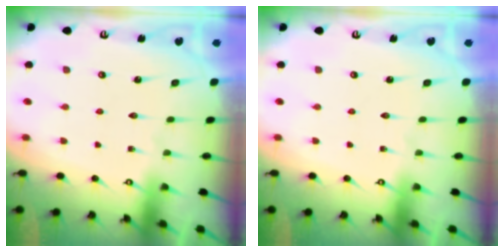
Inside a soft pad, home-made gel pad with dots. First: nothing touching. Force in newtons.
{"total": 0.0}